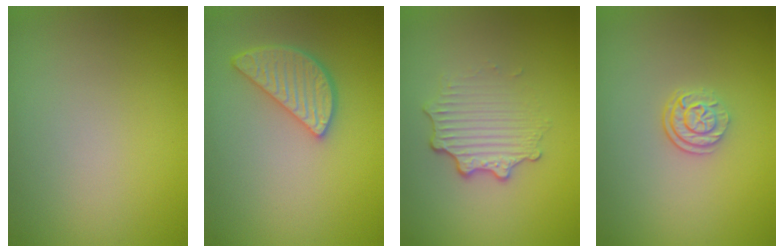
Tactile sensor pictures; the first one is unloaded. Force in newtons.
{"total": 3.7, "press": 3.2, "slide": 1.9}
{"total": 3.5, "press": 2.5, "slide": 2.4}
{"total": 2.4, "press": 1.8, "slide": 1.6}